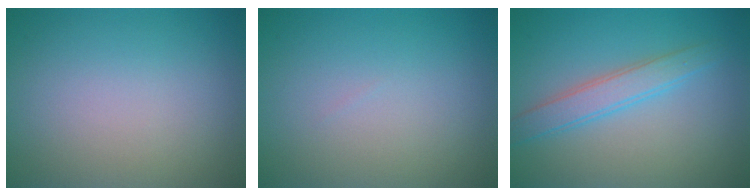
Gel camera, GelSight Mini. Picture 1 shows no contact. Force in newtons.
{"total": 0.0}
{"total": 2.9, "press": 2.9, "slide": 0.1}